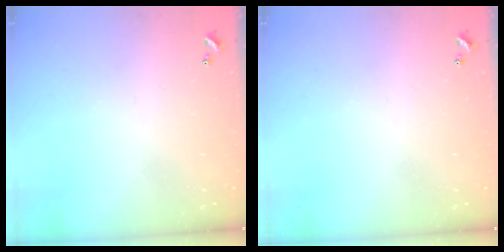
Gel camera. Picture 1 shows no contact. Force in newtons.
{"total": 0.0}